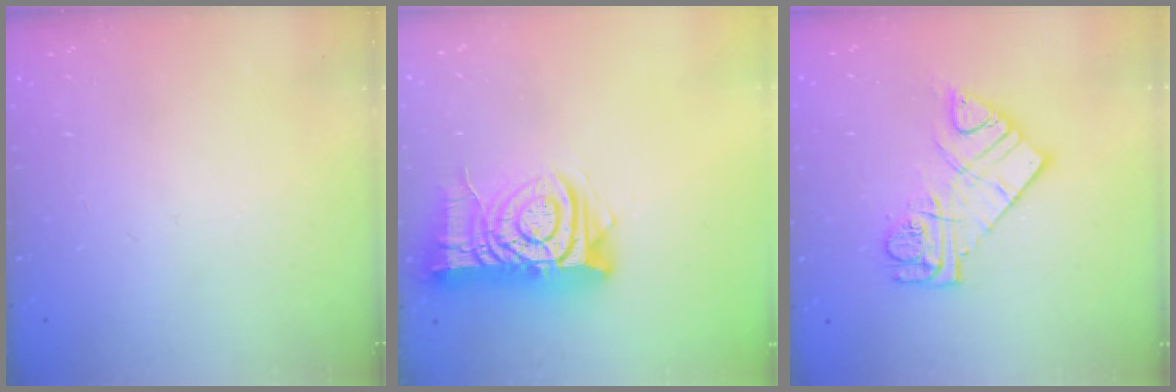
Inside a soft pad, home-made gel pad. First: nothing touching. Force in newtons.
{"total": 13.2, "press": 13.2, "slide": 1.5}
{"total": 12.0, "press": 11.9, "slide": 1.1}